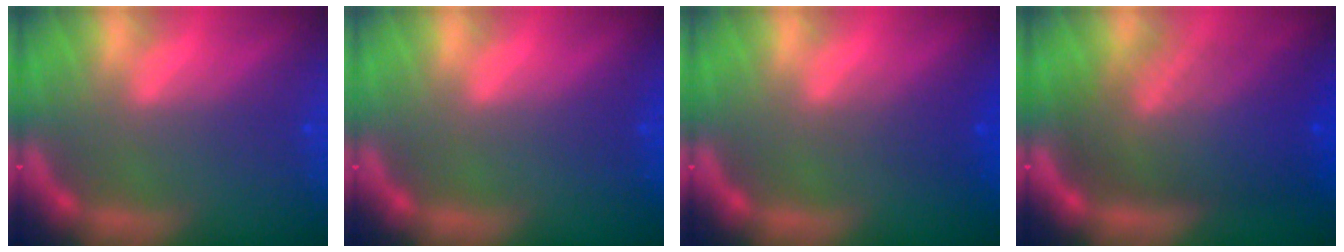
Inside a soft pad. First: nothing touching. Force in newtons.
{"total": 0.0}
{"total": 1.9}
{"total": 10.0}